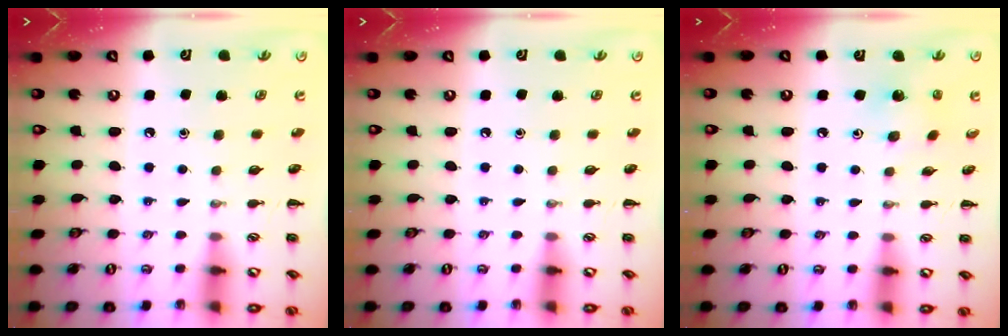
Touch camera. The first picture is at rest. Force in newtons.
{"total": 0.0}
{"total": 2.2, "press": 2.1, "slide": 0.7}